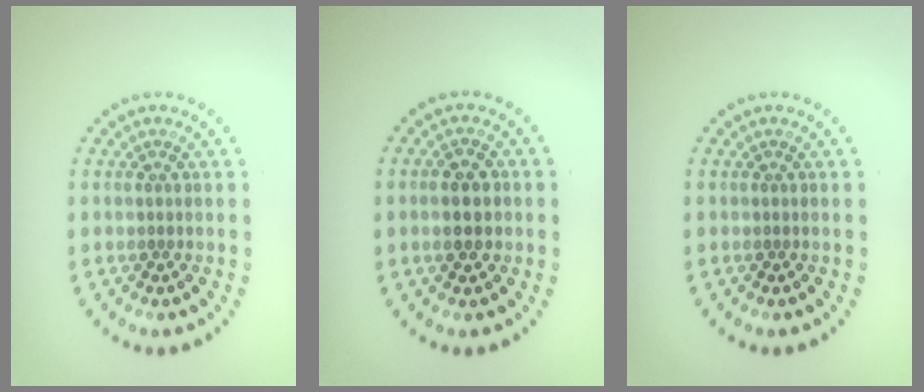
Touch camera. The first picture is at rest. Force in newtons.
{"total": 2.6, "press": 2.6, "slide": 0.2}
{"total": 0.0}